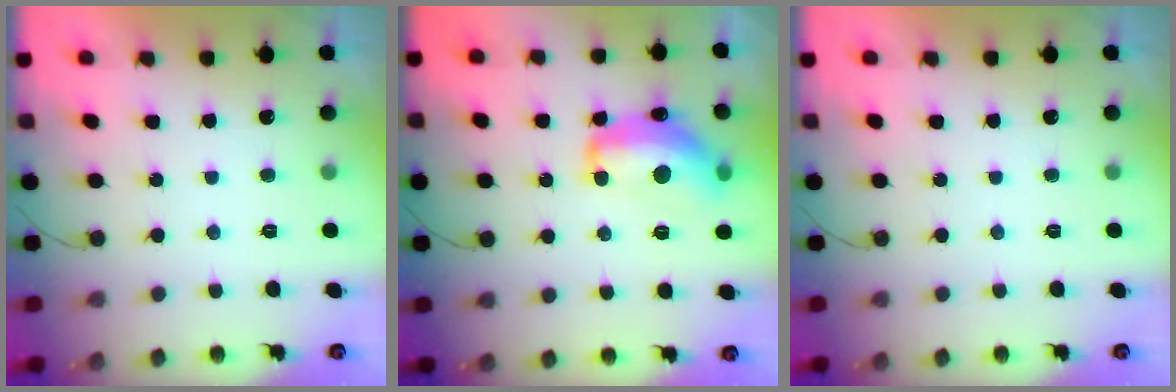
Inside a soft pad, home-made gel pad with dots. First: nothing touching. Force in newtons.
{"total": 15.1, "press": 15.1, "slide": 0.9}
{"total": 0.0}